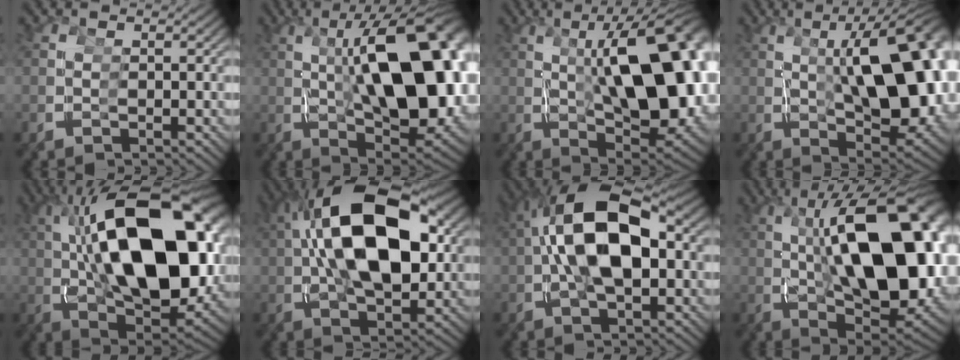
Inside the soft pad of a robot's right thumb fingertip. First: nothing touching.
{"total": 17.5, "force": [1.1, 7.7, 15.7], "torque": [-0.207, -0.014, 0.033]}
{"total": 15.7, "force": [0.8, 6.5, 14.2], "torque": [-0.186, -0.014, 0.032]}
{"total": 13.7, "force": [1.2, 4.9, 12.7], "torque": [-0.159, 0.002, 0.029]}
{"total": 21.3, "force": [2.6, 10.4, 18.4], "torque": [-0.297, -0.014, 0.056]}
{"total": 15.3, "force": [2.7, 7.7, 12.9], "torque": [-0.226, 0.015, 0.044]}
{"total": 13.3, "force": [1.2, 7.4, 11.1], "torque": [-0.207, 0.011, 0.024]}
{"total": 19.4, "force": [1.5, 9.1, 17.0], "torque": [-0.240, -0.017, 0.042]}